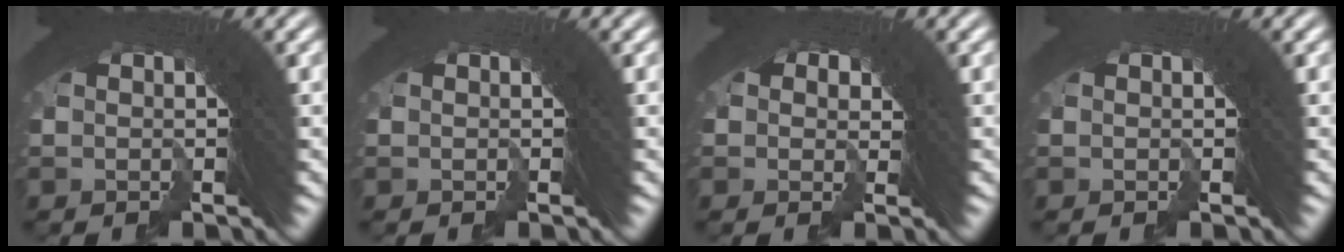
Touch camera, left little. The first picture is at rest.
{"total": 0.6, "force": [-0.1, -0.3, -0.4], "torque": [0.006, -0.002, -0.002]}
{"total": 3.1, "force": [-1.3, 2.8, -0.3], "torque": [-0.002, -0.019, -0.016]}
{"total": 2.0, "force": [-0.4, -1.3, -1.5], "torque": [0.024, -0.007, -0.002]}